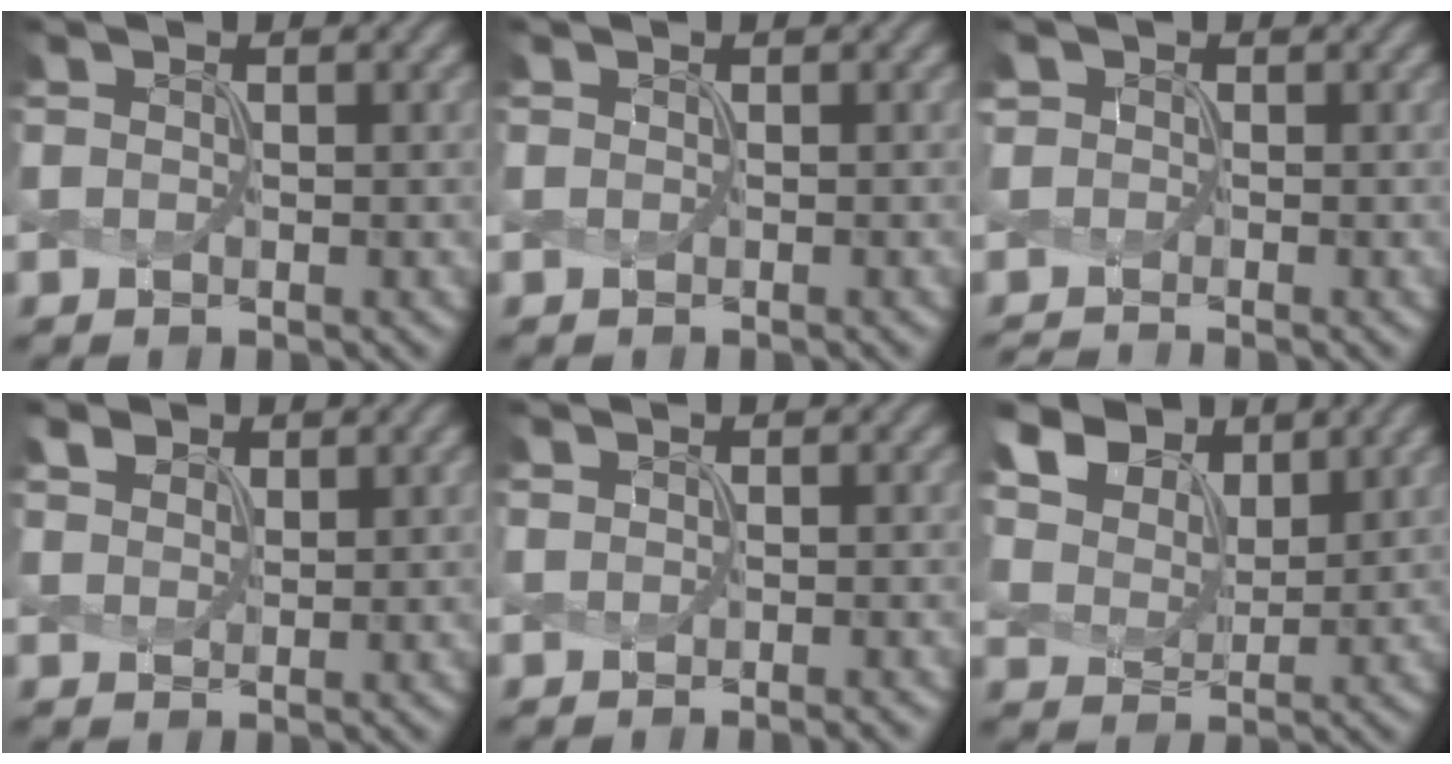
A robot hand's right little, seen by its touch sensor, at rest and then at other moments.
{"total": 0.0}
{"total": 1.4, "force": [-1.1, 0.9, 0.1], "torque": [-0.010, -0.006, -0.030]}
{"total": 1.7, "force": [1.3, 1.0, 0.5], "torque": [-0.018, 0.002, 0.032]}
{"total": 0.8, "force": [-0.4, 0.3, 0.6], "torque": [0.002, -0.002, -0.008]}
{"total": 7.9, "force": [5.3, 4.6, 3.6], "torque": [-0.109, 0.003, 0.094]}